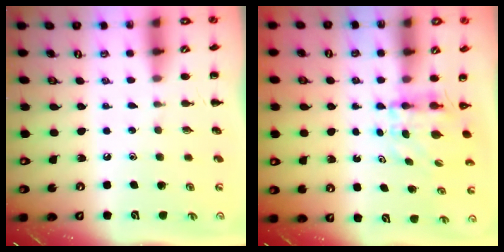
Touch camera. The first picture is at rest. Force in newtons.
{"total": 4.1, "press": 4.1, "slide": 0.0}